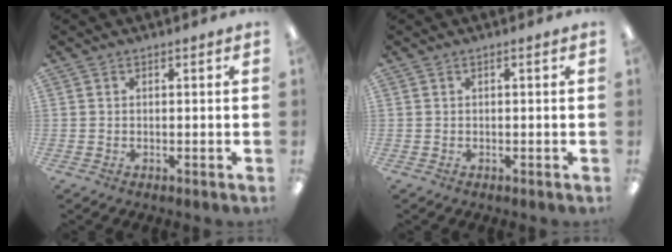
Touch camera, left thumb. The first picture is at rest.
{"total": 0.0}